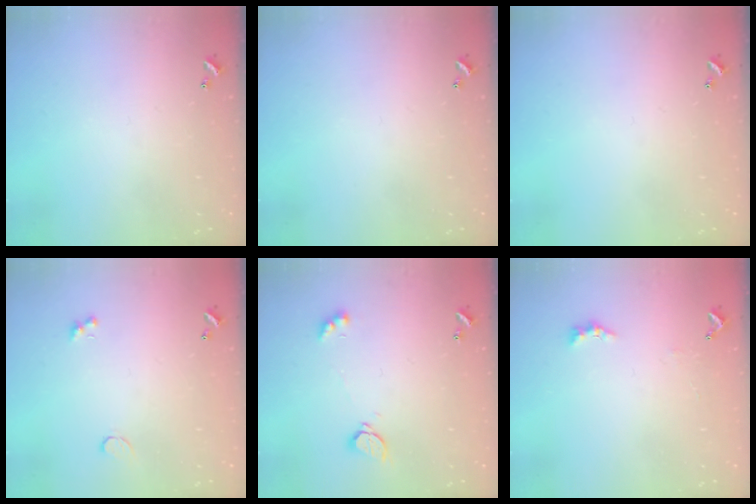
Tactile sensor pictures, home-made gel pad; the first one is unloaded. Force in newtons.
{"total": 0.0}
{"total": 0.0}
{"total": 0.8, "press": 0.7, "slide": 0.4}
{"total": 2.2, "press": 2.2, "slide": 0.2}
{"total": 2.0, "press": 1.9, "slide": 0.6}